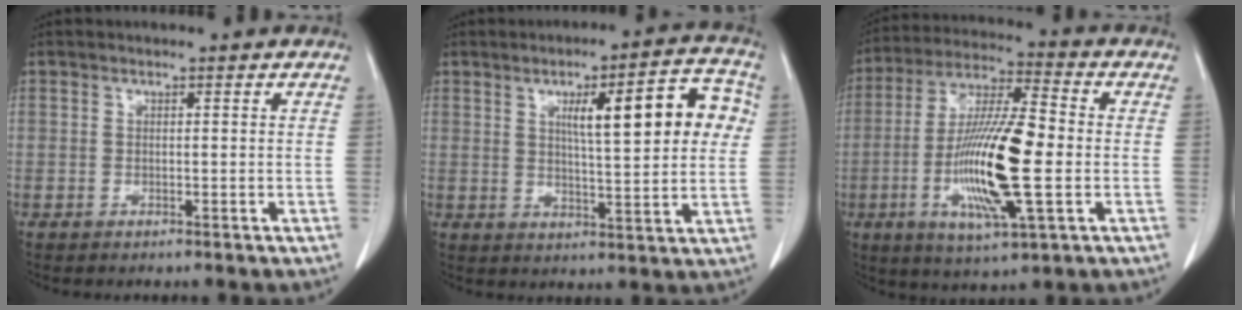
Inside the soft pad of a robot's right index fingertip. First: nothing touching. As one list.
[{"total": 12.9, "force": [3.4, 2.4, 12.2], "torque": [-0.166, 0.024, 0.046]}, {"total": 16.9, "force": [-2.8, 2.5, 16.5], "torque": [-0.325, -0.009, -0.051]}]